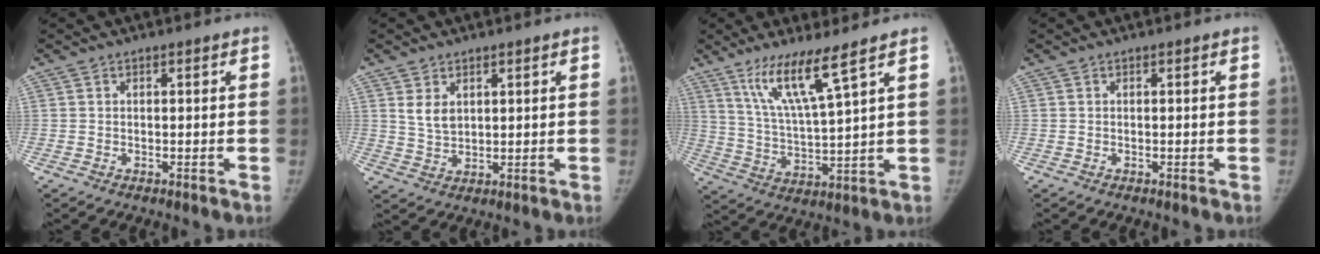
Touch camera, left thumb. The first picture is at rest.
{"total": 4.0, "force": [1.8, 2.7, 2.3], "torque": [-0.030, -0.013, 0.043]}
{"total": 10.4, "force": [6.8, 0.3, 7.9], "torque": [-0.153, -0.044, 0.140]}
{"total": 0.0}